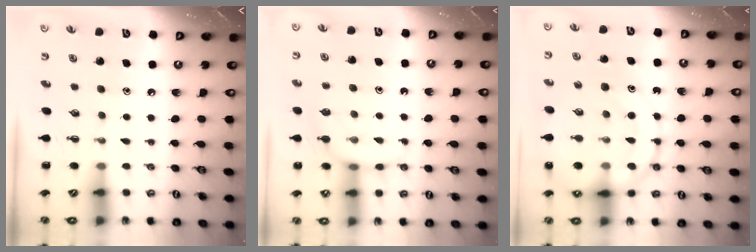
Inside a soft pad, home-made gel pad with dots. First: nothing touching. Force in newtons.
{"total": 7.8, "press": 7.7, "slide": 1.2}
{"total": 17.9, "press": 17.7, "slide": 2.7}